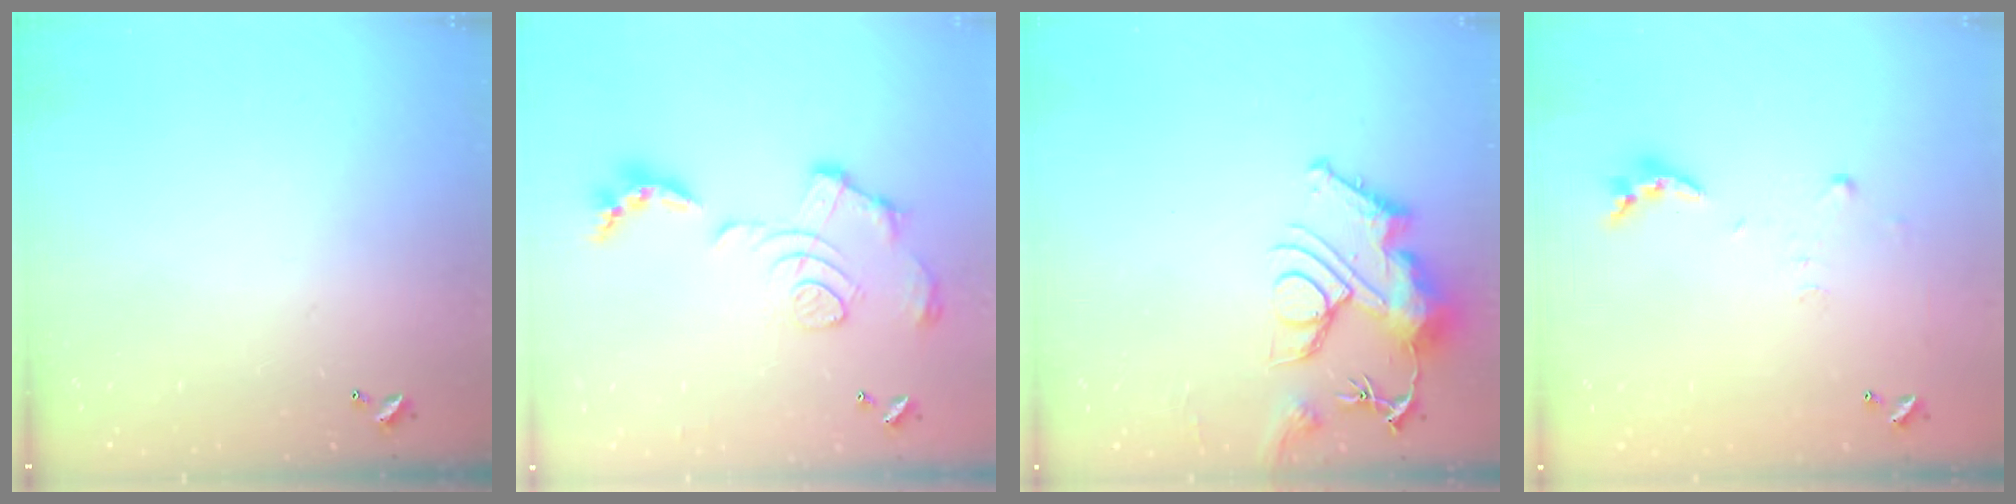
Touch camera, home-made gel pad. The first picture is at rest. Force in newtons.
{"total": 1.7, "press": 1.1, "slide": 1.3}
{"total": 11.9, "press": 11.8, "slide": 1.6}
{"total": 6.3, "press": 6.3, "slide": 0.6}